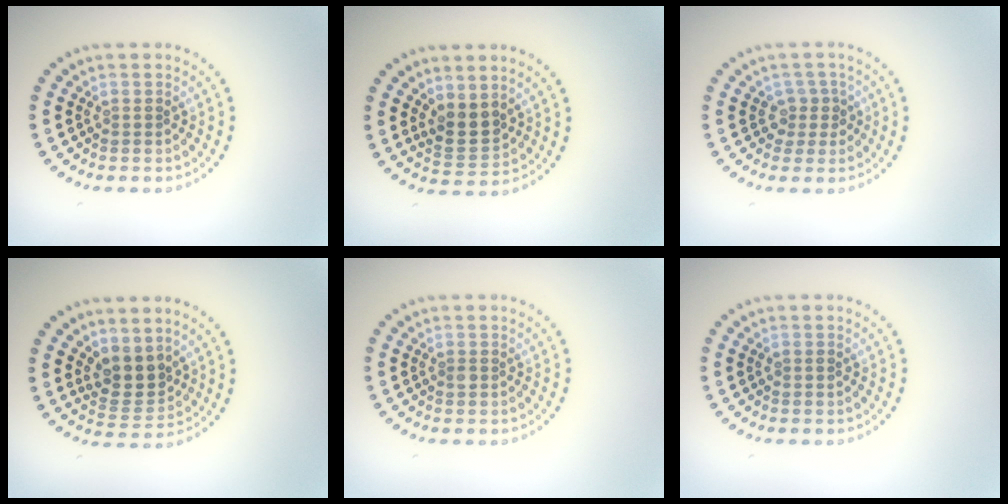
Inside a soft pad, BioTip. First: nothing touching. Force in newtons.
{"total": 2.6, "press": 2.2, "slide": 1.3}
{"total": 1.8, "press": 1.4, "slide": 1.2}
{"total": 3.1, "press": 2.6, "slide": 1.7}
{"total": 0.6, "press": 0.6, "slide": 0.1}
{"total": 0.8, "press": 0.8, "slide": 0.0}